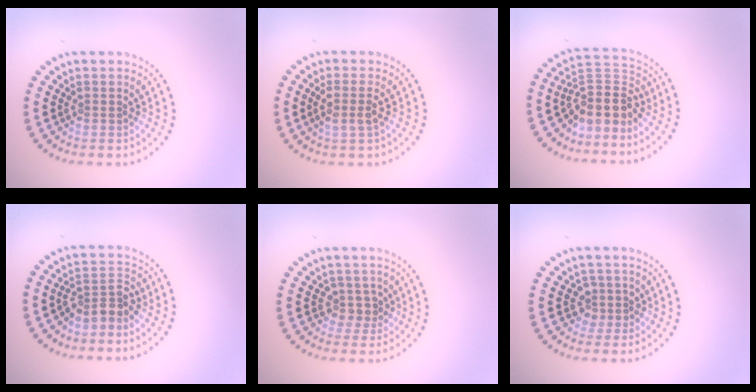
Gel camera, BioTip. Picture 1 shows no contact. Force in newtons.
{"total": 2.0, "press": 1.8, "slide": 1.0}
{"total": 4.3, "press": 3.4, "slide": 2.6}
{"total": 2.7, "press": 2.2, "slide": 1.6}
{"total": 1.8, "press": 1.5, "slide": 1.1}
{"total": 1.8, "press": 1.4, "slide": 1.1}